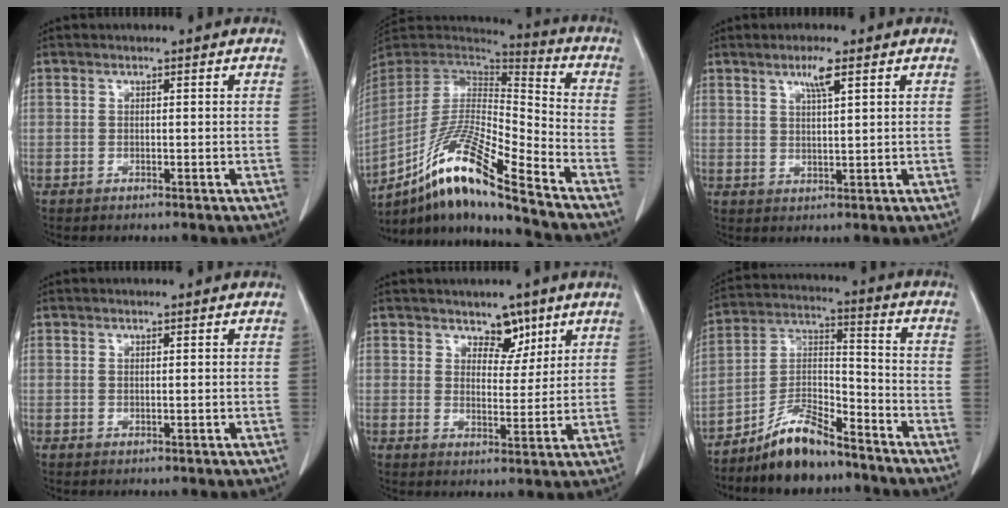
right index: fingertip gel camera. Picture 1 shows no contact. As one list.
[{"total": 17.5, "force": [-12.0, 1.0, 12.6], "torque": [-0.251, -0.011, -0.221]}, {"total": 3.9, "force": [2.2, 0.3, 3.2], "torque": [-0.060, -0.002, 0.040]}, {"total": 0.0}, {"total": 4.9, "force": [3.3, 2.9, 2.1], "torque": [-0.020, -0.003, 0.055]}, {"total": 10.9, "force": [-8.8, 2.8, 5.7], "torque": [-0.113, 0.011, -0.164]}]